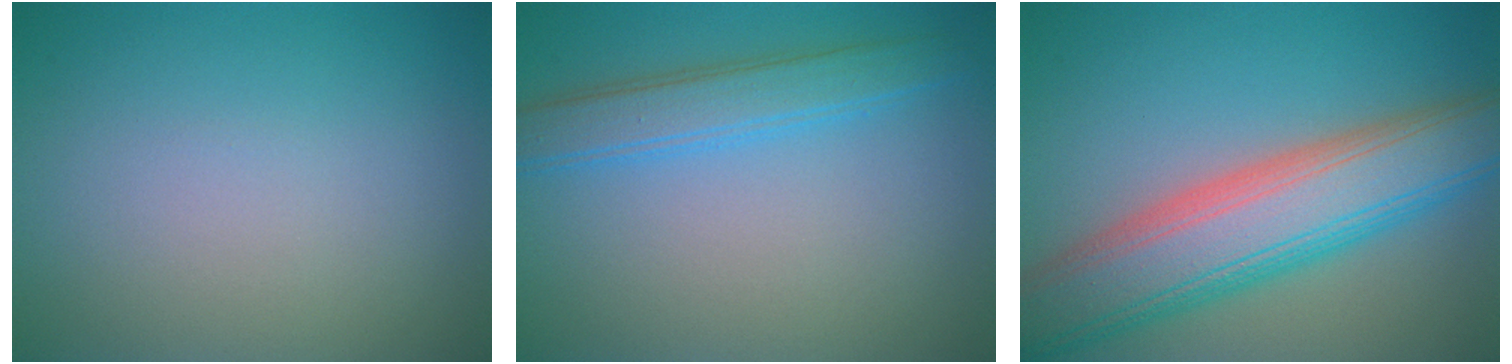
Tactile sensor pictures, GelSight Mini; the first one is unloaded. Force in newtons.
{"total": 3.5, "press": 3.5, "slide": 0.2}
{"total": 9.9, "press": 9.9, "slide": 0.4}